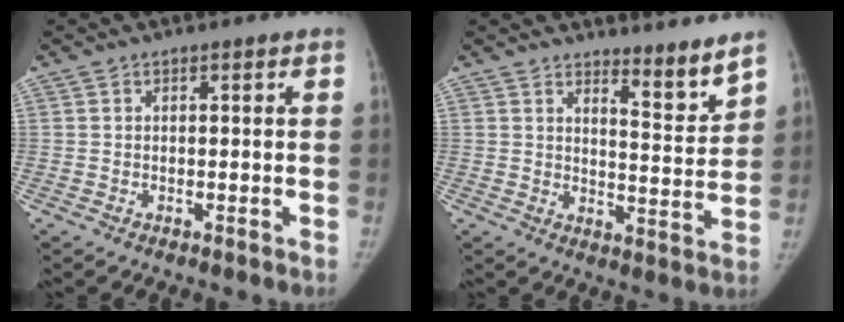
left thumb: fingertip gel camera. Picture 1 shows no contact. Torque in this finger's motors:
{"motor_torque": [0.07, -0.19, 0.55, -0.42, 0.01]}